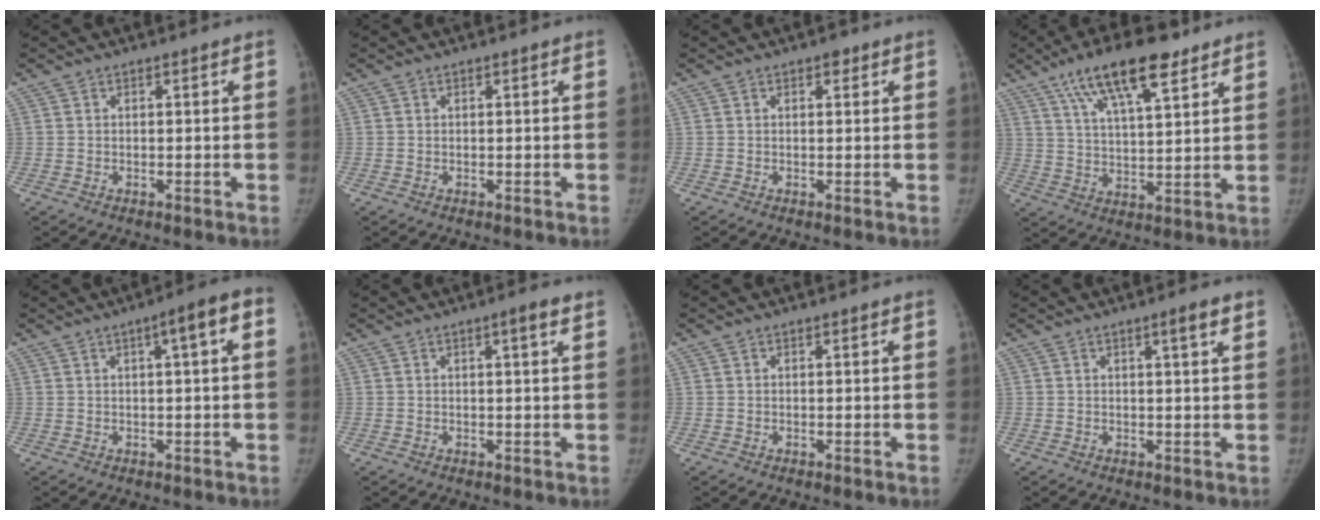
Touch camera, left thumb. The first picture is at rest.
{"total": 0.0}
{"total": 1.4, "force": [0.8, 0.8, 0.9], "torque": [-0.005, -0.001, 0.007]}
{"total": 15.4, "force": [9.2, 5.1, 11.2], "torque": [-0.170, -0.024, 0.159]}
{"total": 5.6, "force": [1.2, 0.9, 5.4], "torque": [-0.078, 0.020, 0.011]}
{"total": 2.3, "force": [1.2, 0.1, 2.0], "torque": [-0.033, -0.003, 0.016]}
{"total": 0.0}
{"total": 2.9, "force": [1.5, 0.1, 2.4], "torque": [-0.037, -0.007, 0.023]}